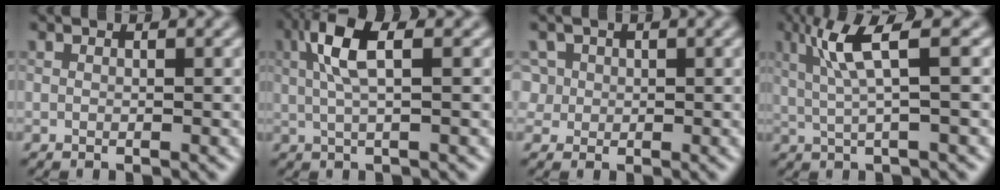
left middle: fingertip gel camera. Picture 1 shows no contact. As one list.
[{"total": 4.3, "force": [0.8, 1.0, 4.1], "torque": [-0.092, 0.011, 0.024]}, {"total": 1.8, "force": [0.7, 1.7, 0.1], "torque": [-0.021, 0.000, 0.036]}, {"total": 4.2, "force": [0.8, 0.2, 4.1], "torque": [-0.090, 0.007, 0.026]}]